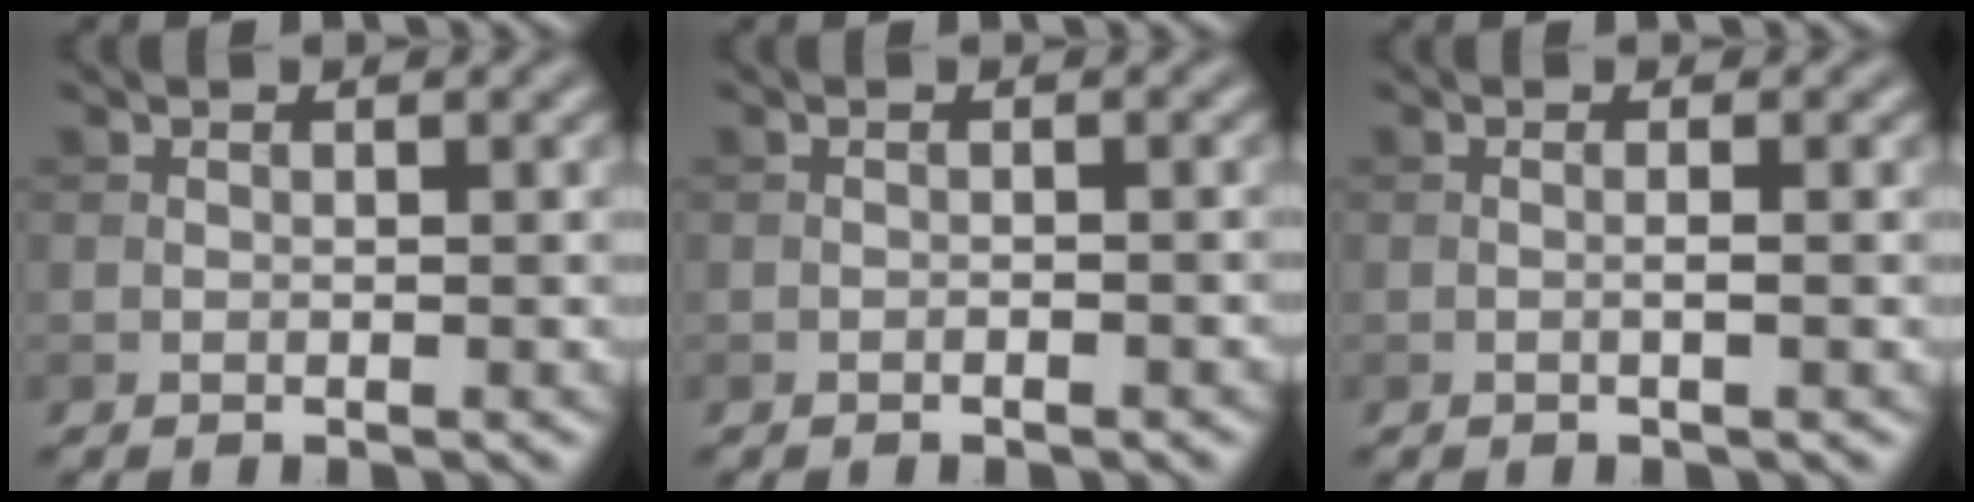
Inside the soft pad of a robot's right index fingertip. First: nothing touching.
{"total": 0.8, "force": [-0.5, 0.2, 0.6], "torque": [-0.009, 0.001, -0.009]}
{"total": 1.1, "force": [-0.1, 0.2, 1.0], "torque": [-0.014, 0.001, -0.005]}